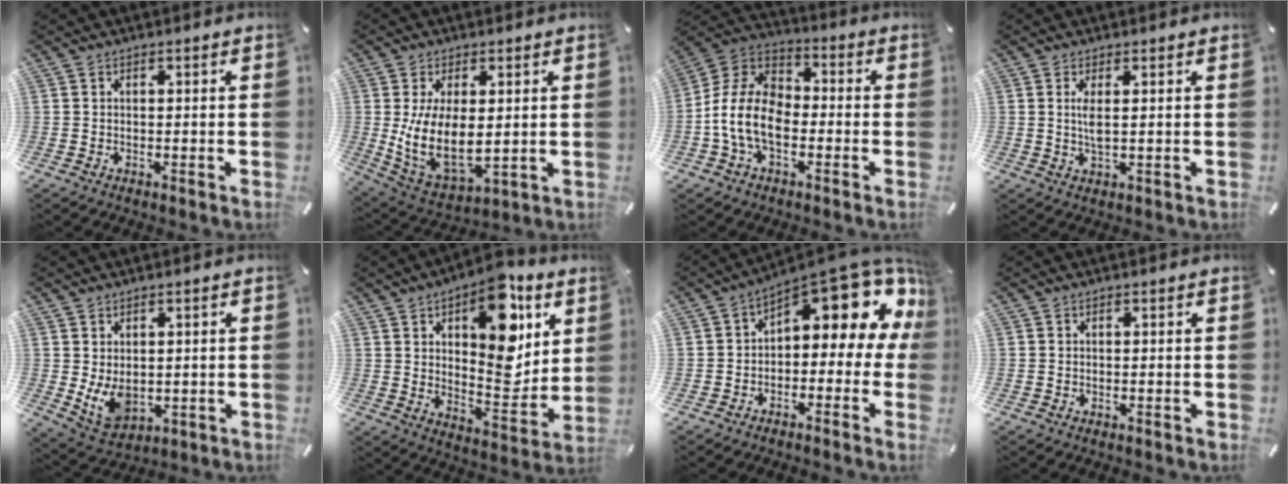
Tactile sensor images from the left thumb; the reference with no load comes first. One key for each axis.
{"total": 12.8, "fx": 2.0, "fy": 7.7, "fz": 10.0, "tx": -0.204, "ty": -0.019, "tz": 0.039}
{"total": 12.3, "fx": -4.1, "fy": 8.4, "fz": 7.9, "tx": -0.184, "ty": 0.018, "tz": -0.081}
{"total": 3.7, "fx": 0.7, "fy": 1.0, "fz": 3.6, "tx": -0.072, "ty": -0.006, "tz": 0.006}
{"total": 6.5, "fx": 0.4, "fy": 5.1, "fz": 4.1, "tx": -0.081, "ty": -0.007, "tz": 0.010}
{"total": 16.8, "fx": 8.3, "fy": 8.6, "fz": 11.7, "tx": -0.142, "ty": -0.055, "tz": 0.141}
{"total": 13.6, "fx": 7.1, "fy": 6.1, "fz": 9.9, "tx": -0.127, "ty": -0.068, "tz": 0.112}
{"total": 0.0}